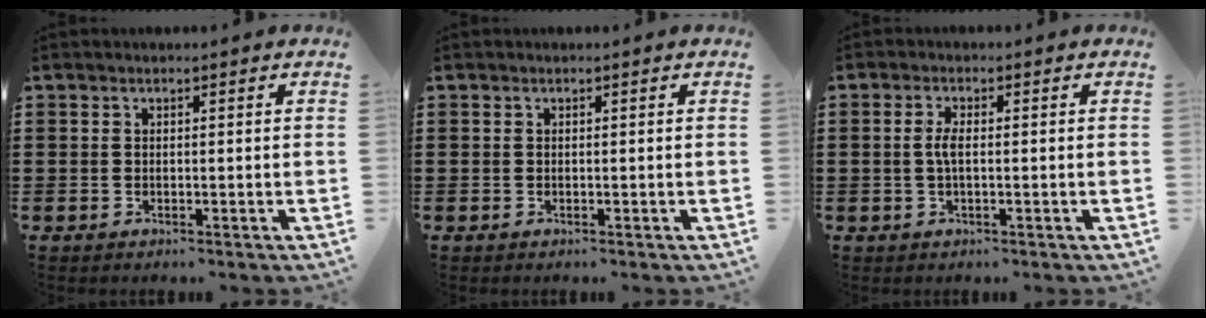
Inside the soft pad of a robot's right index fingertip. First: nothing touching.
{"total": 0.0}
{"total": 2.5, "force": [-0.2, 0.7, 2.4], "torque": [-0.060, -0.005, -0.010]}